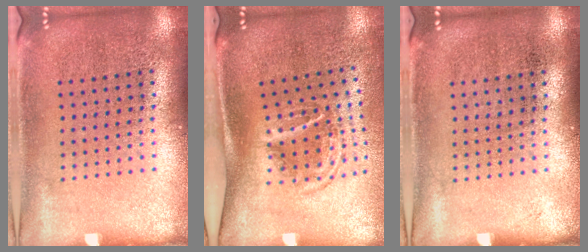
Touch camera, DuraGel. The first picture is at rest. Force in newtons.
{"total": 1.8, "press": 1.2, "slide": 1.4}
{"total": 0.0}